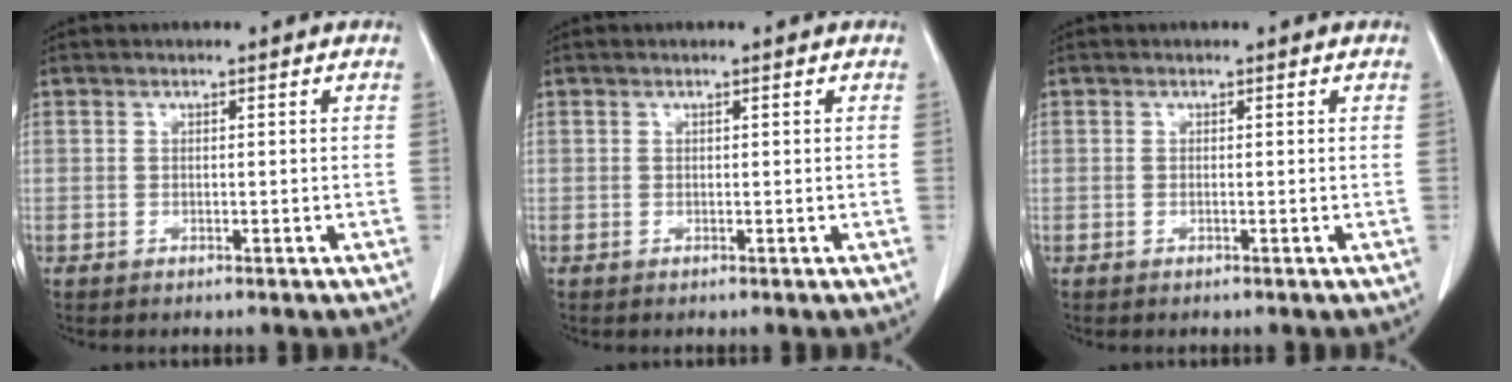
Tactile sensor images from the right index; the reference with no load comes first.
{"total": 0.0}
{"total": 0.0}